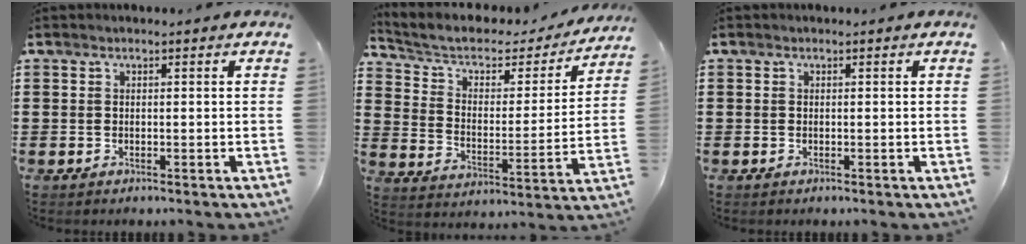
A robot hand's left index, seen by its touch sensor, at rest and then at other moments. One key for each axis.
{"total": 5.0, "fx": 3.4, "fy": 2.8, "fz": 2.4, "tx": -0.068, "ty": -0.020, "tz": 0.052}
{"total": 0.0}